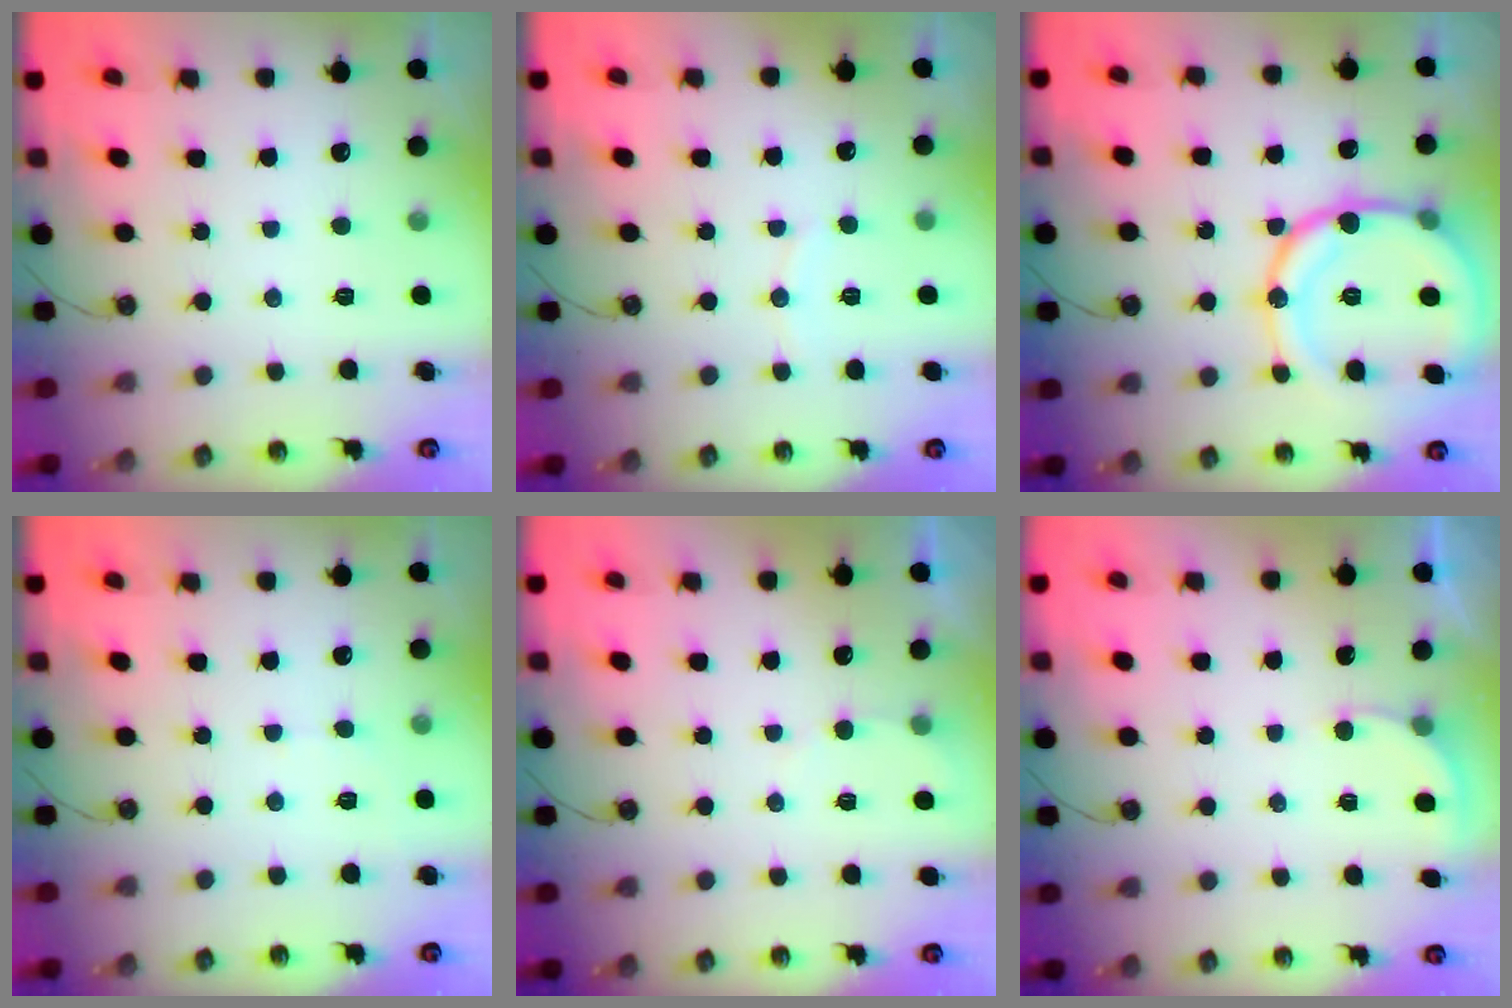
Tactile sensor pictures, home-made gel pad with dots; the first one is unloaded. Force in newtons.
{"total": 3.4, "press": 3.4, "slide": 0.3}
{"total": 19.5, "press": 19.4, "slide": 2.1}
{"total": 3.6, "press": 3.6, "slide": 0.5}
{"total": 3.0, "press": 3.0, "slide": 0.3}
{"total": 2.4, "press": 2.4, "slide": 0.2}